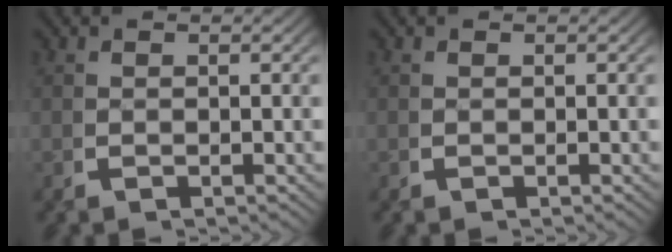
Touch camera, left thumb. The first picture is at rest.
{"total": 0.0}